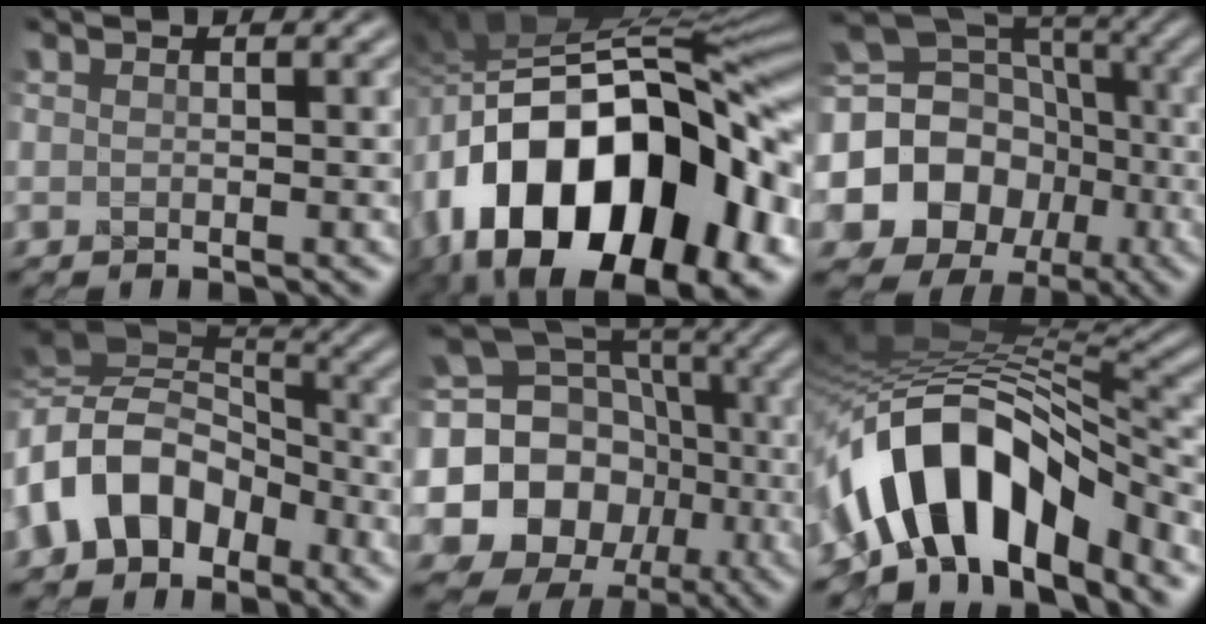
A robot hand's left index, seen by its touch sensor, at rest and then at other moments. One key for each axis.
{"total": 18.2, "fx": -6.3, "fy": 11.1, "fz": 12.9, "tx": -0.221, "ty": -0.004, "tz": -0.094}
{"total": 15.8, "fx": -3.0, "fy": 14.0, "fz": 6.6, "tx": -0.156, "ty": -0.007, "tz": -0.056}
{"total": 9.7, "fx": -2.7, "fy": 7.1, "fz": 6.1, "tx": -0.113, "ty": 0.013, "tz": -0.063}
{"total": 17.8, "fx": -2.0, "fy": 16.2, "fz": 7.1, "tx": -0.156, "ty": 0.001, "tz": -0.050}
{"total": 12.2, "fx": -5.6, "fy": 6.3, "fz": 8.8, "tx": -0.138, "ty": 0.015, "tz": -0.099}